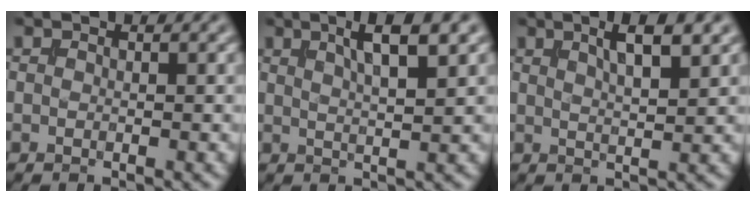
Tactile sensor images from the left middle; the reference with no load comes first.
{"total": 4.7, "force": [2.3, 1.0, 4.0], "torque": [-0.056, 0.008, 0.035]}
{"total": 4.2, "force": [2.2, 1.0, 3.5], "torque": [-0.049, 0.006, 0.033]}